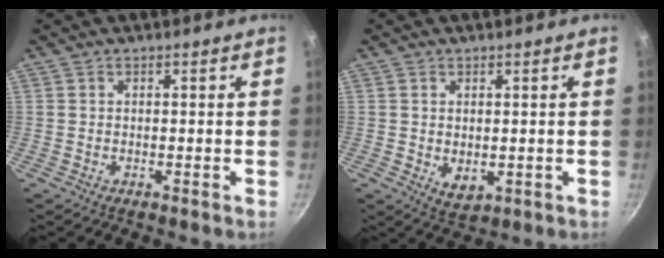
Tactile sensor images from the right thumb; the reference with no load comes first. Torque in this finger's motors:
{"motor_torque": [-0.38, 0.34, 0.21, 0.40, 0.05]}